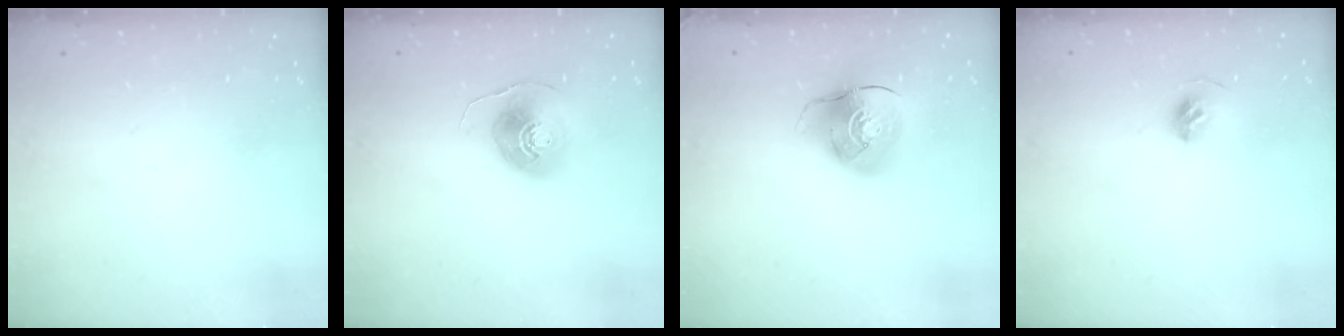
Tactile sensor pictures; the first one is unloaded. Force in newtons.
{"total": 8.3, "press": 8.3, "slide": 0.6}
{"total": 12.6, "press": 12.5, "slide": 1.6}
{"total": 6.2, "press": 6.1, "slide": 1.2}